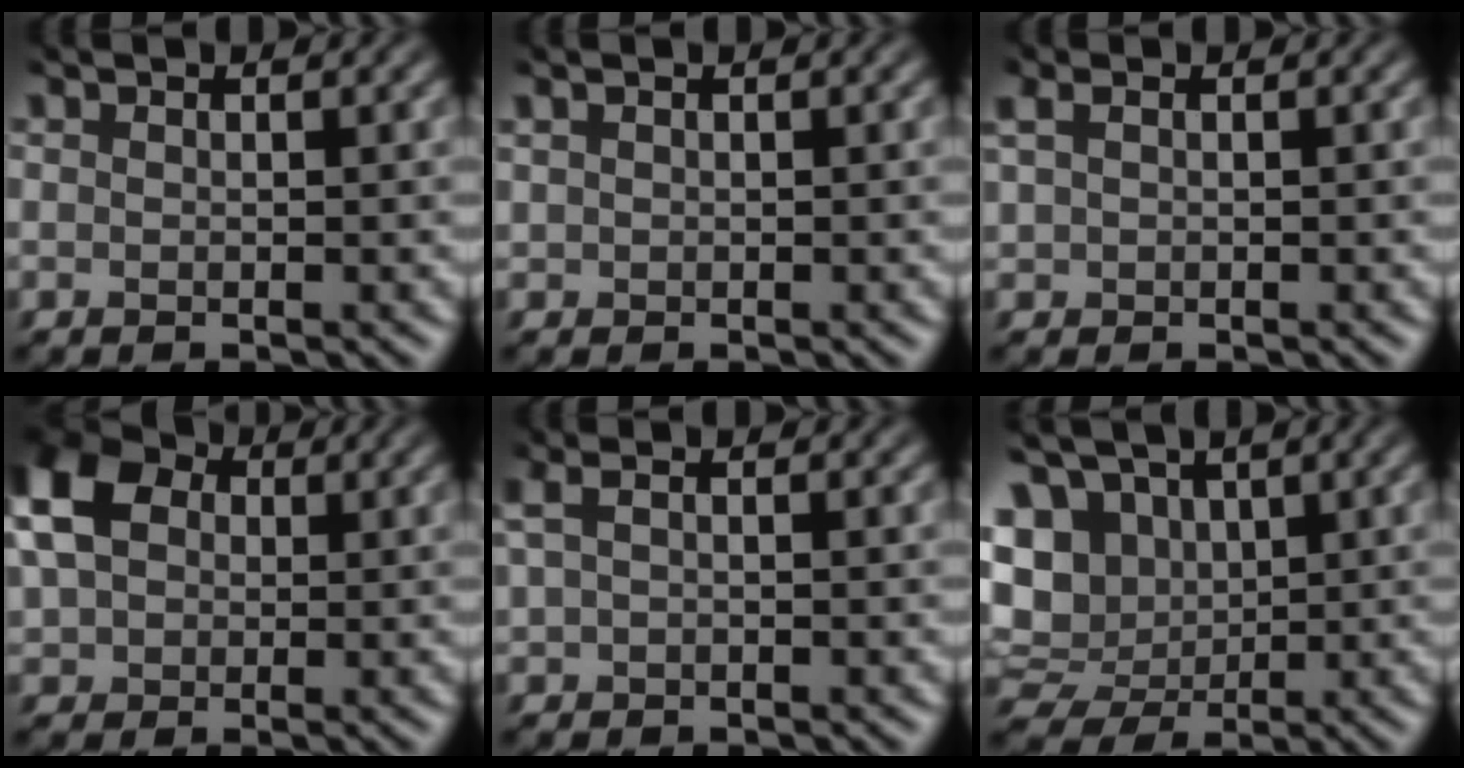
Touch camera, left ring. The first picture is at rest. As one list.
[{"total": 0.0}, {"total": 0.9, "force": [0.5, 0.6, 0.5], "torque": [-0.022, 0.006, 0.022]}, {"total": 6.4, "force": [1.5, 4.9, 3.8], "torque": [-0.117, 0.018, 0.034]}, {"total": 1.7, "force": [0.5, 0.7, 1.4], "torque": [-0.027, 0.009, 0.009]}, {"total": 6.9, "force": [1.9, 5.3, 4.0], "torque": [-0.101, 0.011, 0.038]}]